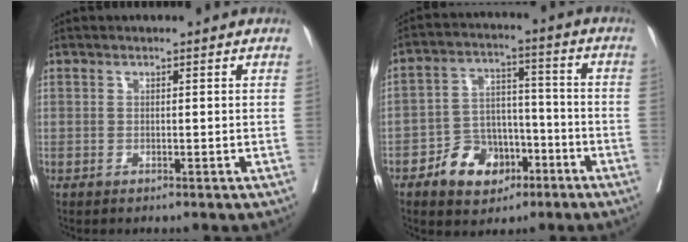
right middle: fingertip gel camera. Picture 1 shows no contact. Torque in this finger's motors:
{"motor_torque": [-0.06, -0.21, 0.16, 0.02]}